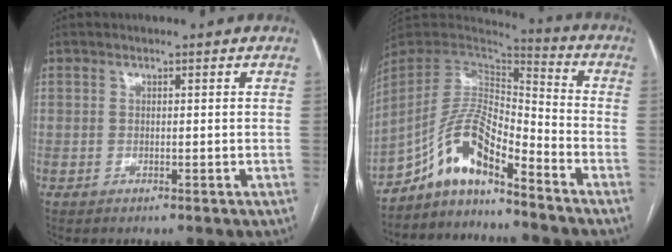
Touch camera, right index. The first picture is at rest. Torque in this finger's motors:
{"motor_torque": [1.03, -1.11, 0.70, 0.16]}